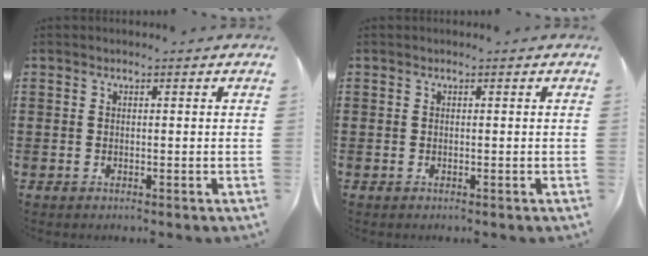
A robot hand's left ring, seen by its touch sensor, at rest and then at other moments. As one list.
[{"total": 0.0}]